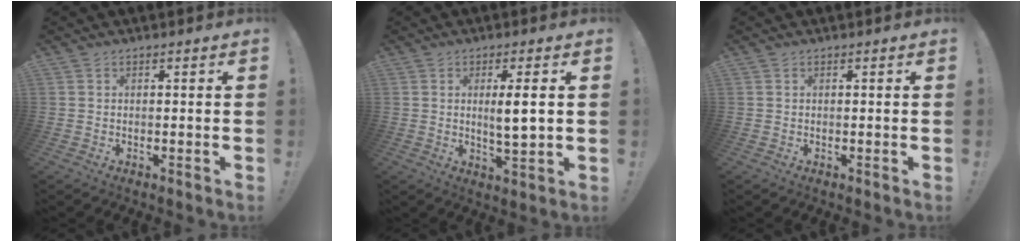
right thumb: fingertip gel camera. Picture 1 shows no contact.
{"total": 5.9, "force": [1.1, 0.6, 5.8], "torque": [-0.084, -0.012, 0.011]}
{"total": 0.0}